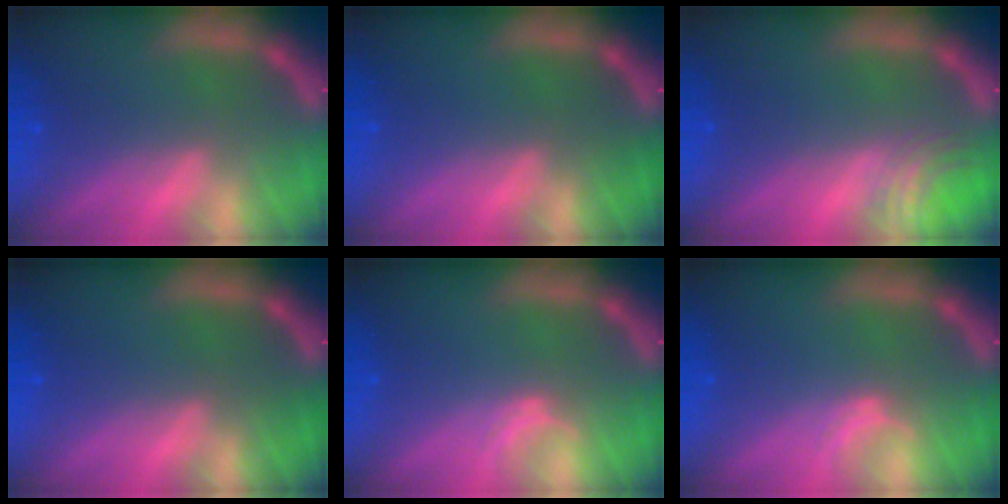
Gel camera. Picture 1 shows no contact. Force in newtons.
{"total": 0.0}
{"total": 3.0}
{"total": 0.0}
{"total": 1.0}
{"total": 1.0}